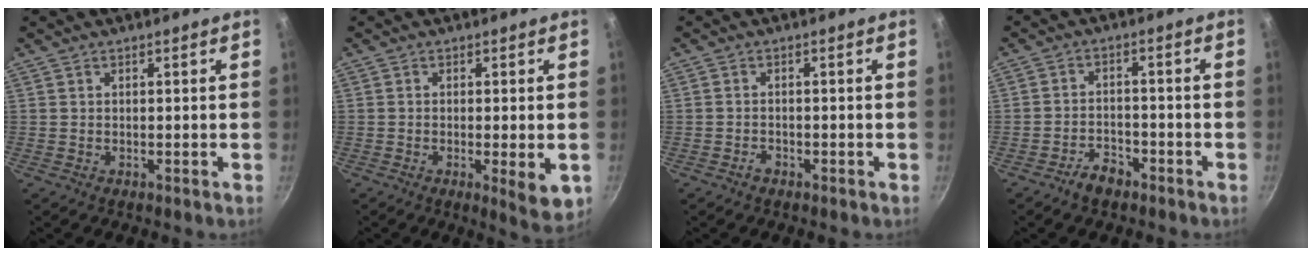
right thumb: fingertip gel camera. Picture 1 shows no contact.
{"total": 6.1, "force": [-1.4, 1.4, 5.8], "torque": [-0.081, -0.010, -0.016]}
{"total": 1.4, "force": [-1.0, 0.7, 0.6], "torque": [-0.011, 0.013, -0.020]}
{"total": 4.4, "force": [-3.3, 2.3, 1.8], "torque": [-0.023, 0.032, -0.056]}